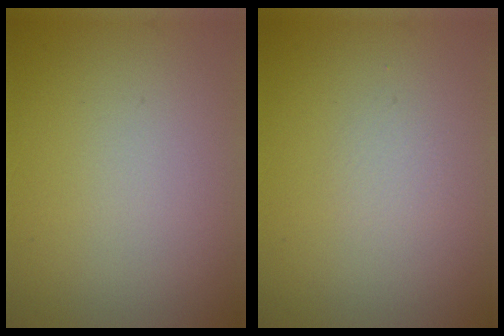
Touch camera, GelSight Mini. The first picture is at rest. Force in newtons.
{"total": 0.7, "press": 0.7, "slide": 0.0}